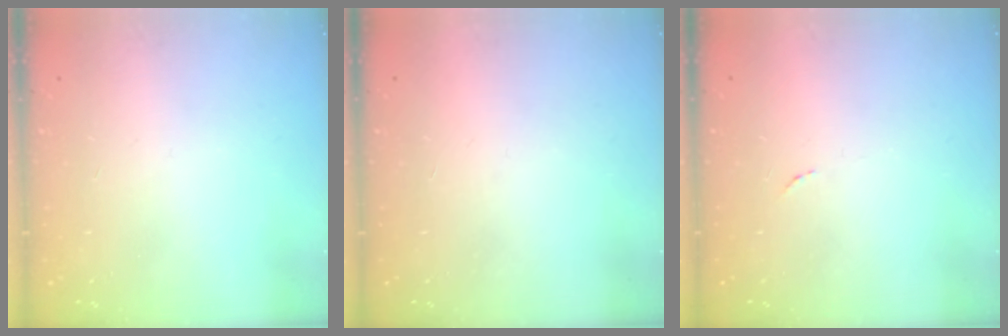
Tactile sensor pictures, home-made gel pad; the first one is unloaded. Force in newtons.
{"total": 1.6, "press": 1.6, "slide": 0.1}
{"total": 3.3, "press": 3.3, "slide": 0.2}